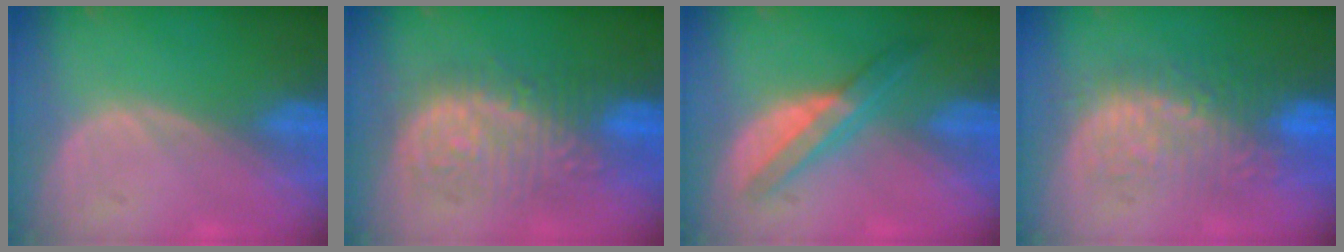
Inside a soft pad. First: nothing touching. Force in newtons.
{"total": 9.2, "press": 9.2, "slide": 0.0}
{"total": 6.4, "press": 5.6, "slide": 3.2}
{"total": 9.6, "press": 9.1, "slide": 3.0}